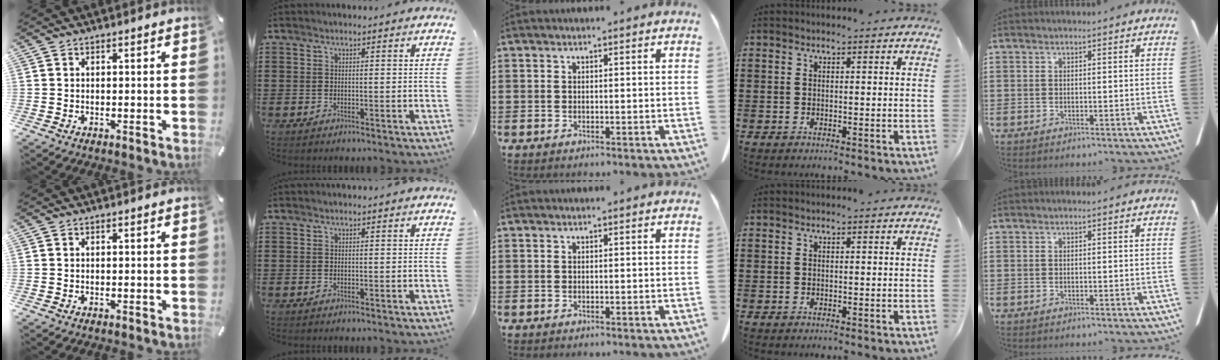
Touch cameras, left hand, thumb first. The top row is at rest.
{}